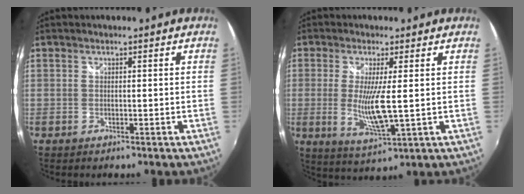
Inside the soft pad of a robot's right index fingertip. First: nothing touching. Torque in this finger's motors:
{"motor_torque": [0.64, 0.08, 0.27, 0.10]}